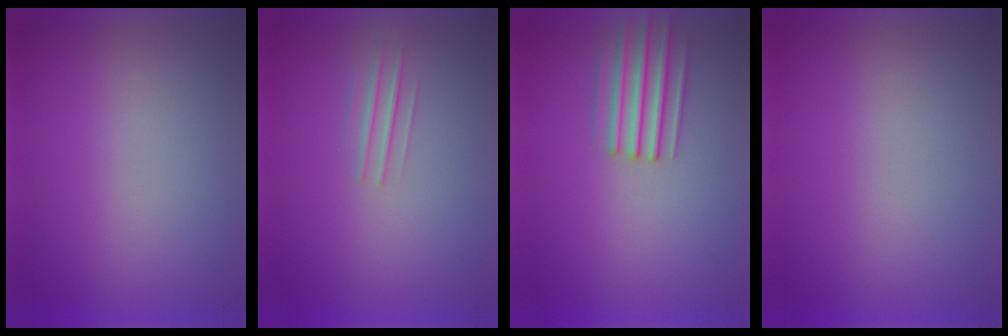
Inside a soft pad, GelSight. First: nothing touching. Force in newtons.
{"total": 1.2}
{"total": 2.7}
{"total": 0.0}